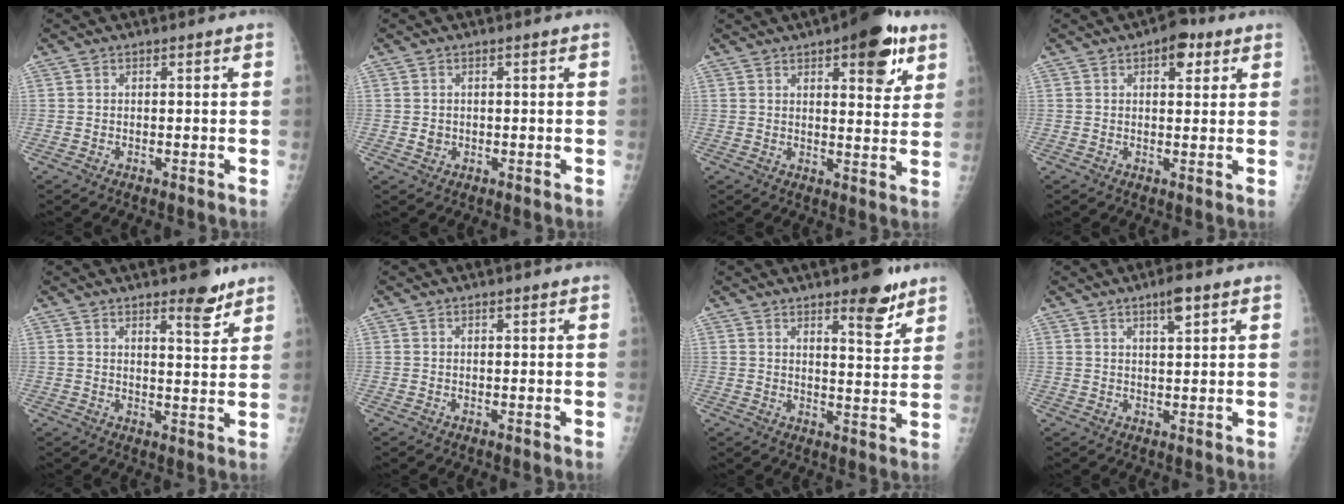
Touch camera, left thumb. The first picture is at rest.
{"total": 1.3, "force": [0.0, 1.2, 0.5], "torque": [-0.002, 0.001, 0.004]}
{"total": 12.0, "force": [6.3, 4.6, 9.2], "torque": [-0.087, -0.024, 0.078]}
{"total": 5.4, "force": [2.7, 2.9, 3.7], "torque": [-0.025, -0.006, 0.031]}
{"total": 6.0, "force": [4.3, 1.6, 3.9], "torque": [-0.039, -0.030, 0.058]}
{"total": 0.5, "force": [0.4, 0.2, 0.3], "torque": [-0.004, -0.002, 0.007]}
{"total": 8.4, "force": [5.6, 2.4, 5.7], "torque": [-0.059, -0.038, 0.079]}
{"total": 4.0, "force": [2.4, 0.9, 3.1], "torque": [-0.047, -0.011, 0.040]}